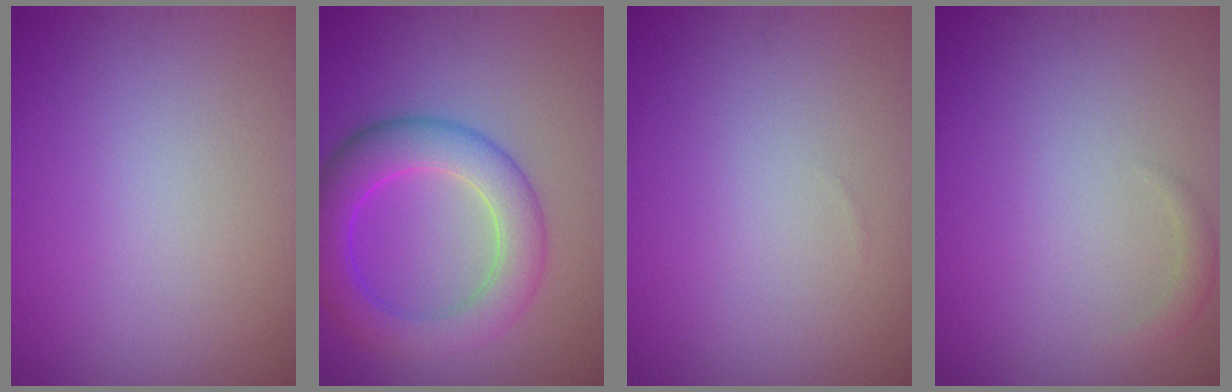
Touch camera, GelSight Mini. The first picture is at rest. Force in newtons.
{"total": 6.1, "press": 6.1, "slide": 0.1}
{"total": 0.0}
{"total": 0.9, "press": 0.9, "slide": 0.1}